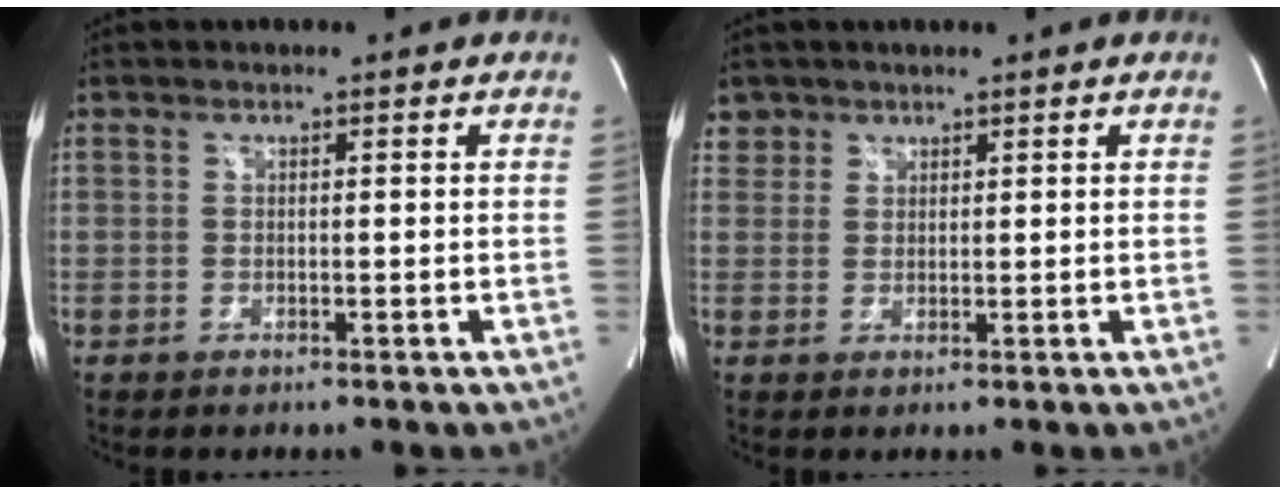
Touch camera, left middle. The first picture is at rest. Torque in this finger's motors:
{"motor_torque": [0.20, -0.14, 0.05, 0.01]}